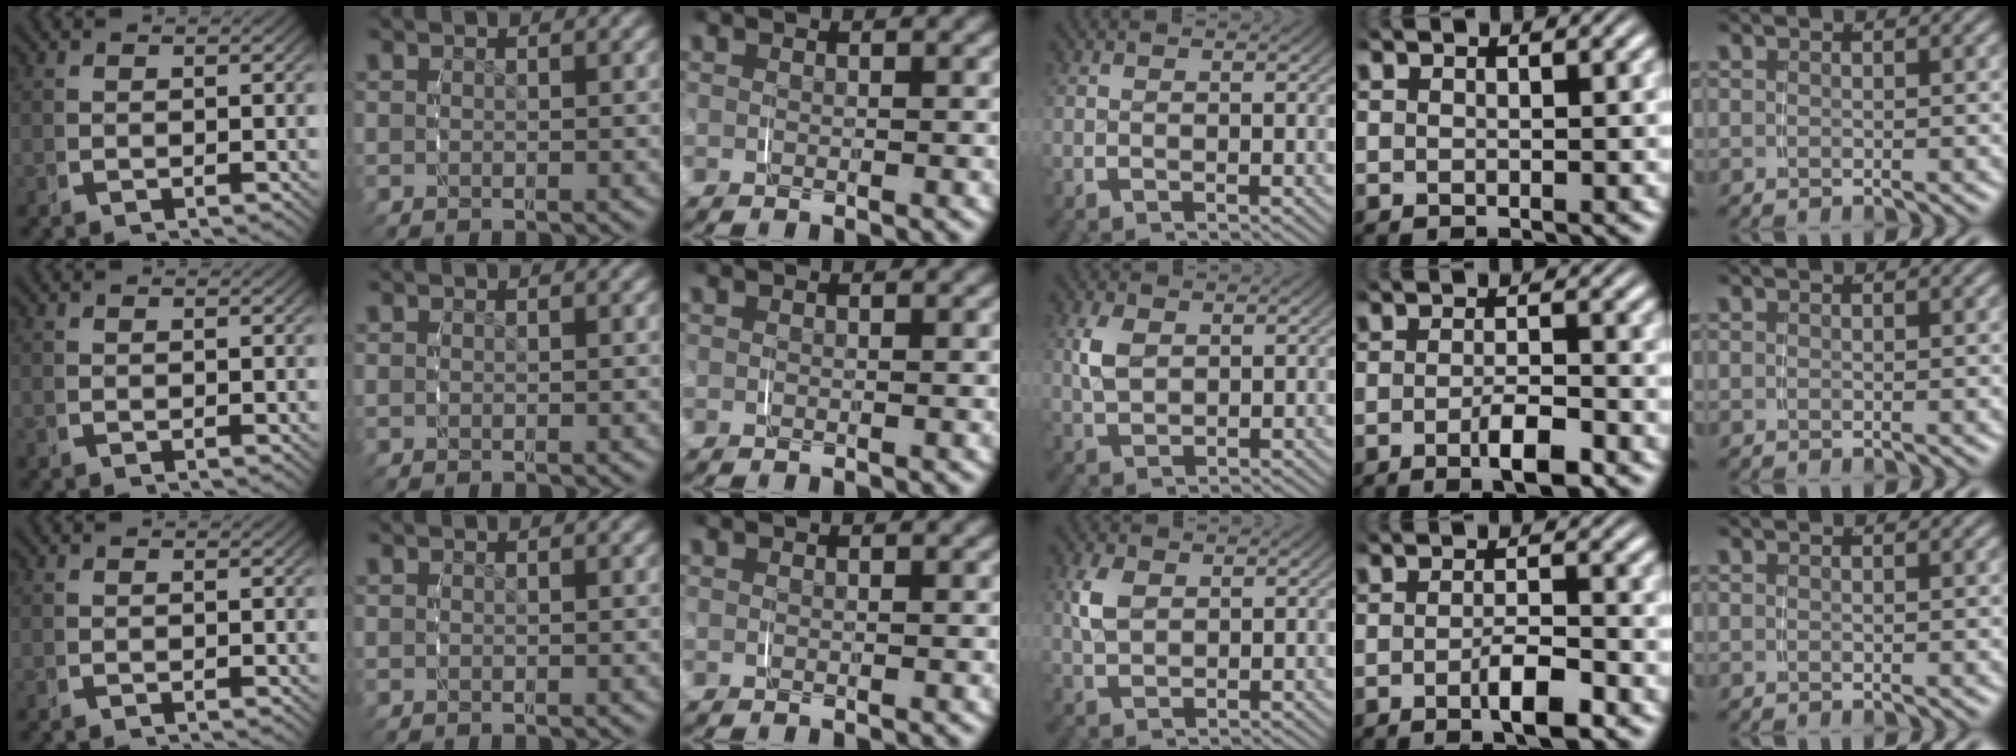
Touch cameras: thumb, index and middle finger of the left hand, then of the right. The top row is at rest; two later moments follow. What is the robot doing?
{"motion": "grasp_and_lifting", "object": "lipstick"}